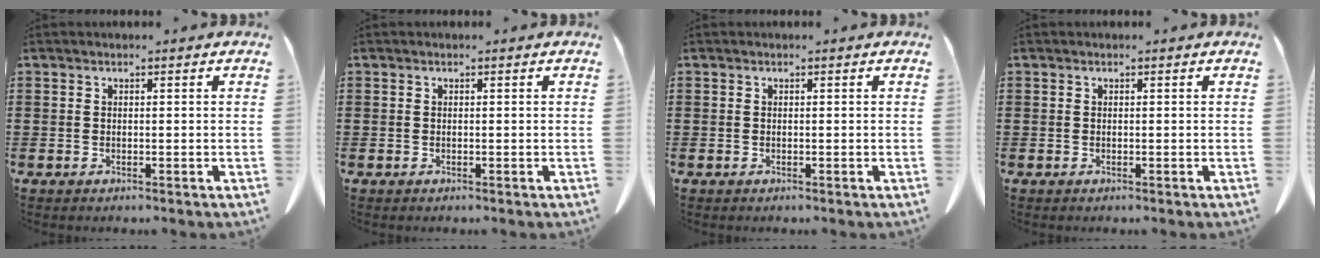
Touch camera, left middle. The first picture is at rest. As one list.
[{"total": 0.0}, {"total": 0.0}, {"total": 0.0}]